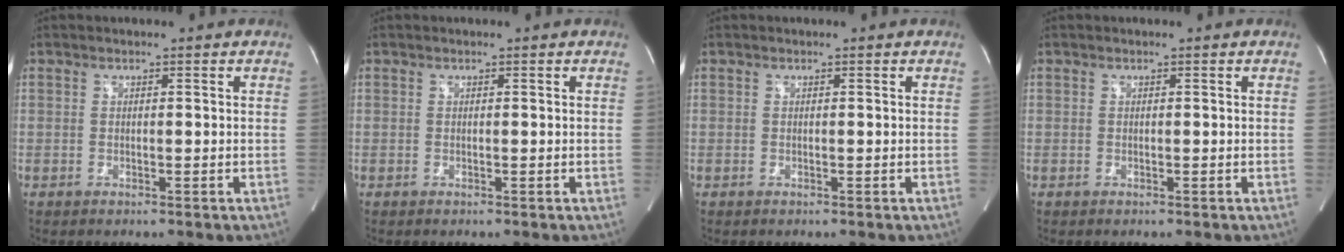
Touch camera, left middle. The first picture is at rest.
{"total": 0.0}
{"total": 0.0}
{"total": 0.0}